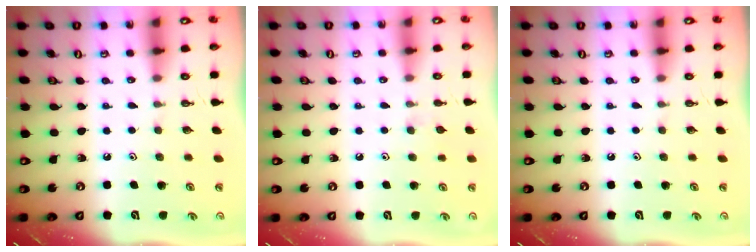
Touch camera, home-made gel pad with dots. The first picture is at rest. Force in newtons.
{"total": 4.4, "press": 4.4, "slide": 0.6}
{"total": 0.0}